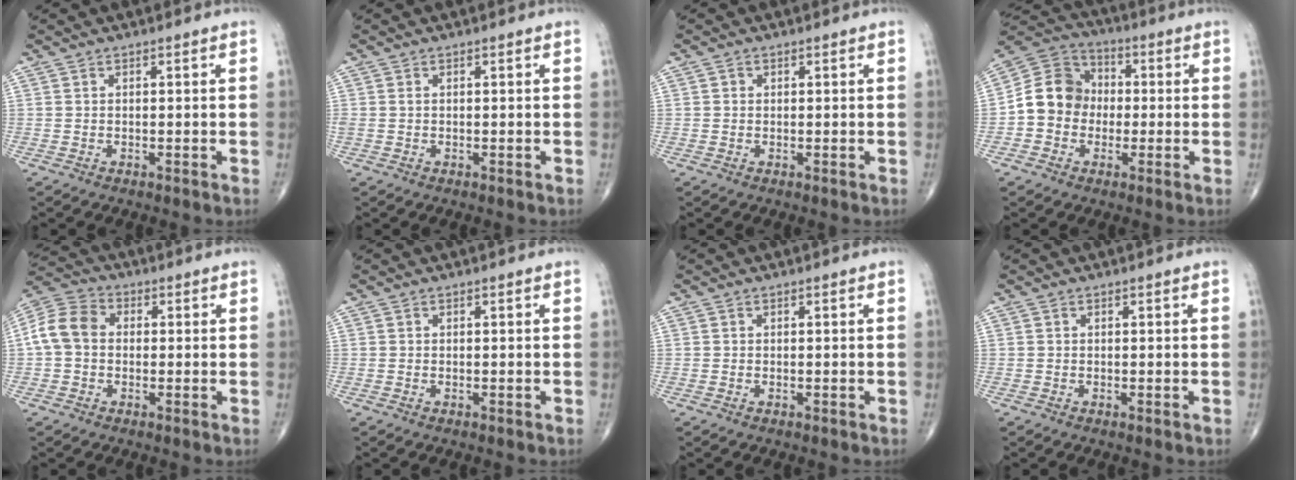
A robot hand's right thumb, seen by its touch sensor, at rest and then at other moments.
{"total": 0.6, "force": [0.1, 0.4, 0.4], "torque": [-0.010, 0.004, 0.005]}
{"total": 0.7, "force": [0.1, 0.6, 0.2], "torque": [0.001, 0.001, 0.001]}
{"total": 10.5, "force": [-1.2, 9.3, 4.8], "torque": [-0.066, 0.037, -0.035]}
{"total": 8.7, "force": [0.1, 6.8, 5.5], "torque": [-0.104, 0.029, -0.009]}
{"total": 0.0}
{"total": 0.0}
{"total": 0.0}